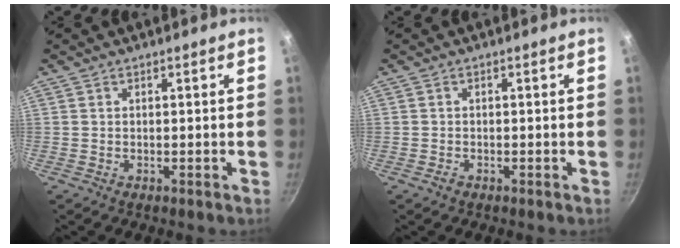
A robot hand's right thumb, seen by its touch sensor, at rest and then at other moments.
{"total": 1.0, "force": [-0.6, 0.6, 0.3], "torque": [-0.007, 0.003, -0.012]}